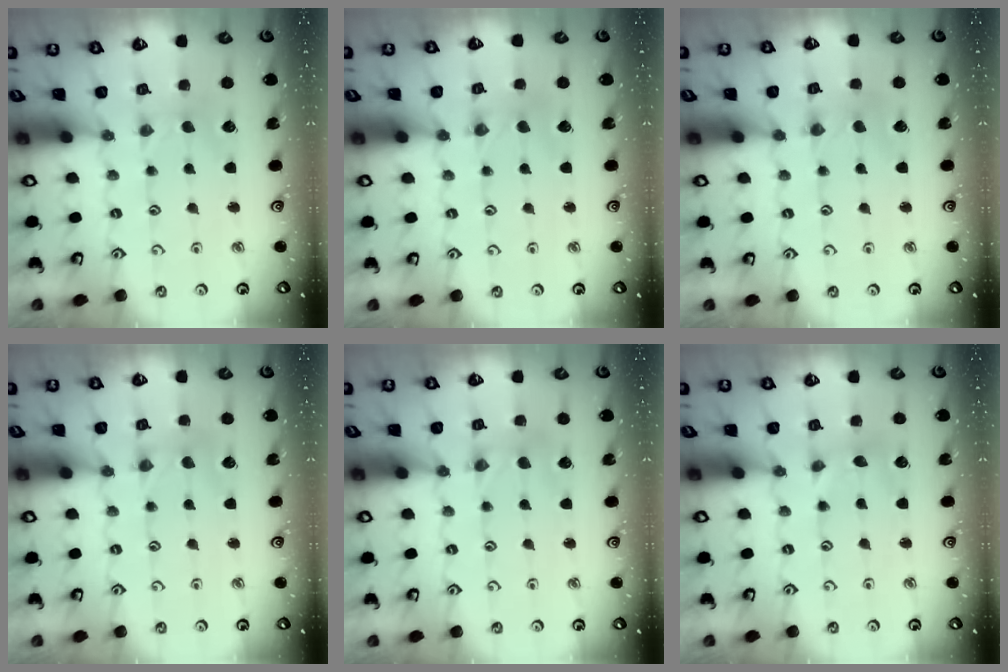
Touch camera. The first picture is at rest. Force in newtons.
{"total": 0.0}
{"total": 0.0}
{"total": 1.0, "press": 1.0, "slide": 0.2}
{"total": 1.5, "press": 1.5, "slide": 0.3}
{"total": 1.7, "press": 1.6, "slide": 0.2}